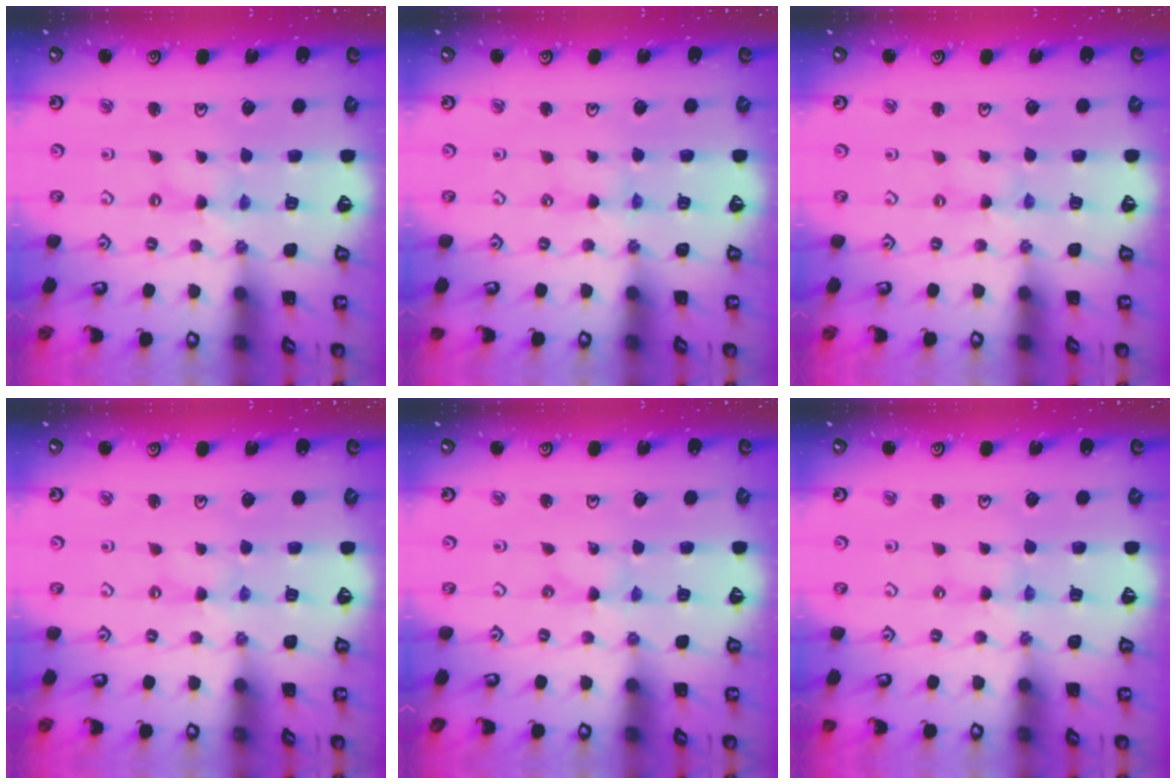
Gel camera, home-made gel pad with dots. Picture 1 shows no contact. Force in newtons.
{"total": 1.3, "press": 1.3, "slide": 0.3}
{"total": 0.0}
{"total": 0.0}
{"total": 0.0}
{"total": 1.2, "press": 1.2, "slide": 0.3}